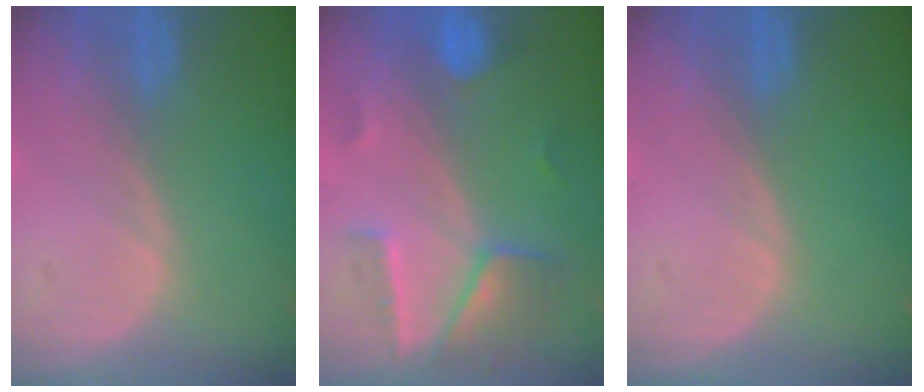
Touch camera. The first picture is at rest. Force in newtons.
{"total": 6.9, "press": 6.4, "slide": 2.6}
{"total": 0.0}